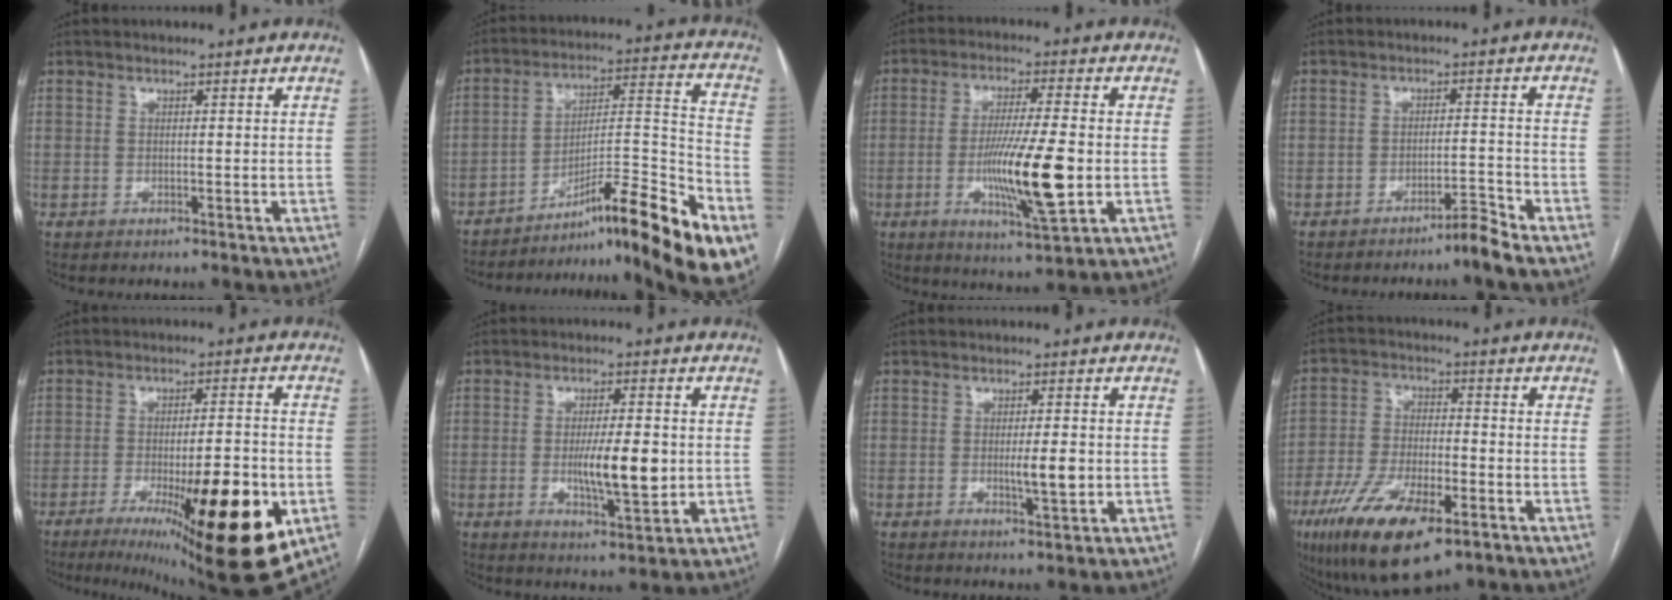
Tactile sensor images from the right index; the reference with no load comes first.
{"total": 20.8, "force": [-13.7, 0.7, 15.6], "torque": [-0.182, 0.031, -0.209]}
{"total": 12.7, "force": [-2.3, 0.8, 12.4], "torque": [-0.226, -0.019, -0.039]}
{"total": 3.3, "force": [-2.9, -0.9, 1.3], "torque": [-0.015, -0.008, -0.050]}
{"total": 19.4, "force": [-7.4, 3.1, 17.7], "torque": [-0.199, -0.020, -0.093]}
{"total": 7.8, "force": [-0.6, 1.6, 7.6], "torque": [-0.129, -0.011, -0.007]}
{"total": 3.4, "force": [-0.3, 0.5, 3.4], "torque": [-0.056, -0.003, -0.003]}
{"total": 14.2, "force": [-7.9, 4.9, 10.7], "torque": [-0.207, -0.018, -0.135]}